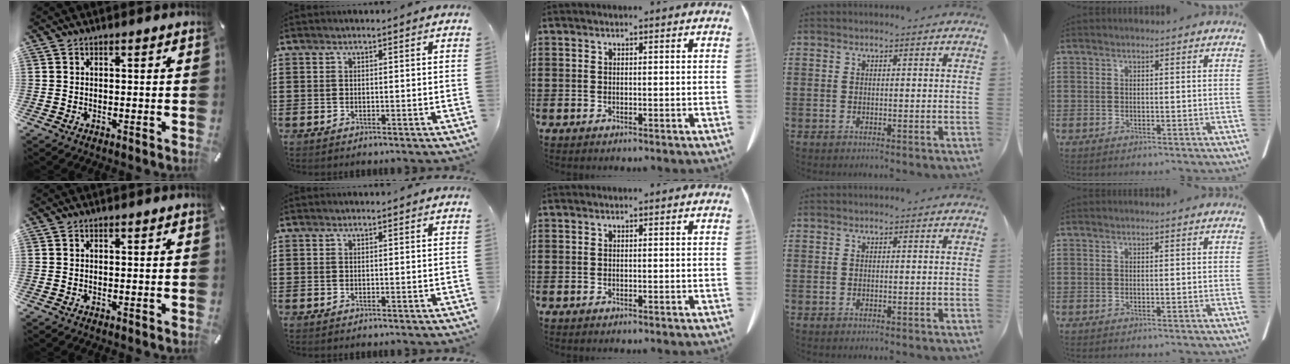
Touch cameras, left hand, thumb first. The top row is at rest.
{}